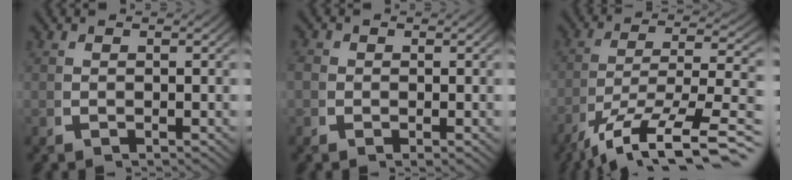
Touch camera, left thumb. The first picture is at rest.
{"total": 1.2, "force": [0.0, 1.1, 0.6], "torque": [-0.015, -0.007, -0.003]}
{"total": 10.7, "force": [-4.0, 5.1, 8.5], "torque": [-0.163, -0.056, -0.029]}